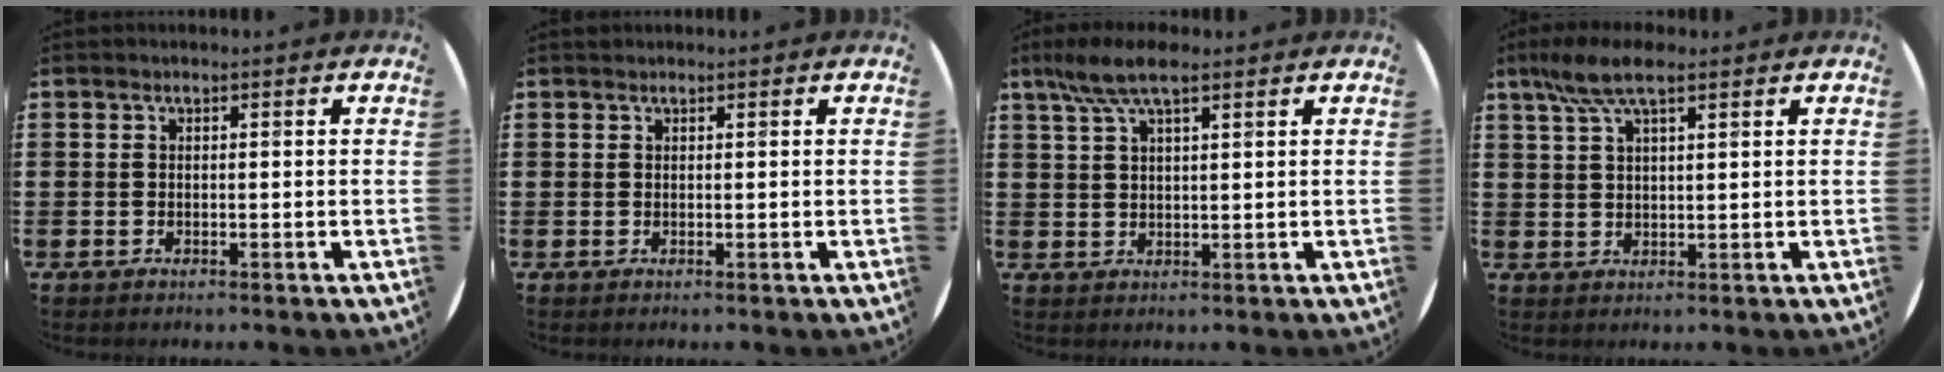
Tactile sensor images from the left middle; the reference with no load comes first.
{"total": 0.0}
{"total": 6.0, "force": [4.1, 1.6, 4.1], "torque": [-0.091, 0.003, 0.073]}
{"total": 6.2, "force": [4.1, 1.8, 4.3], "torque": [-0.094, 0.003, 0.074]}